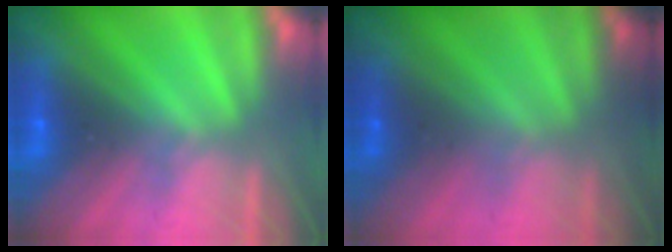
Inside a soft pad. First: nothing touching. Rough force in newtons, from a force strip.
{"total": 1.0}